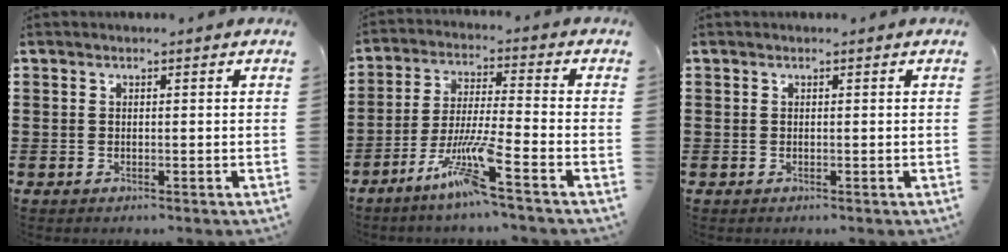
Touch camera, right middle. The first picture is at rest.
{"total": 8.9, "force": [-5.7, 0.1, 6.8], "torque": [-0.146, -0.013, -0.112]}
{"total": 0.0}